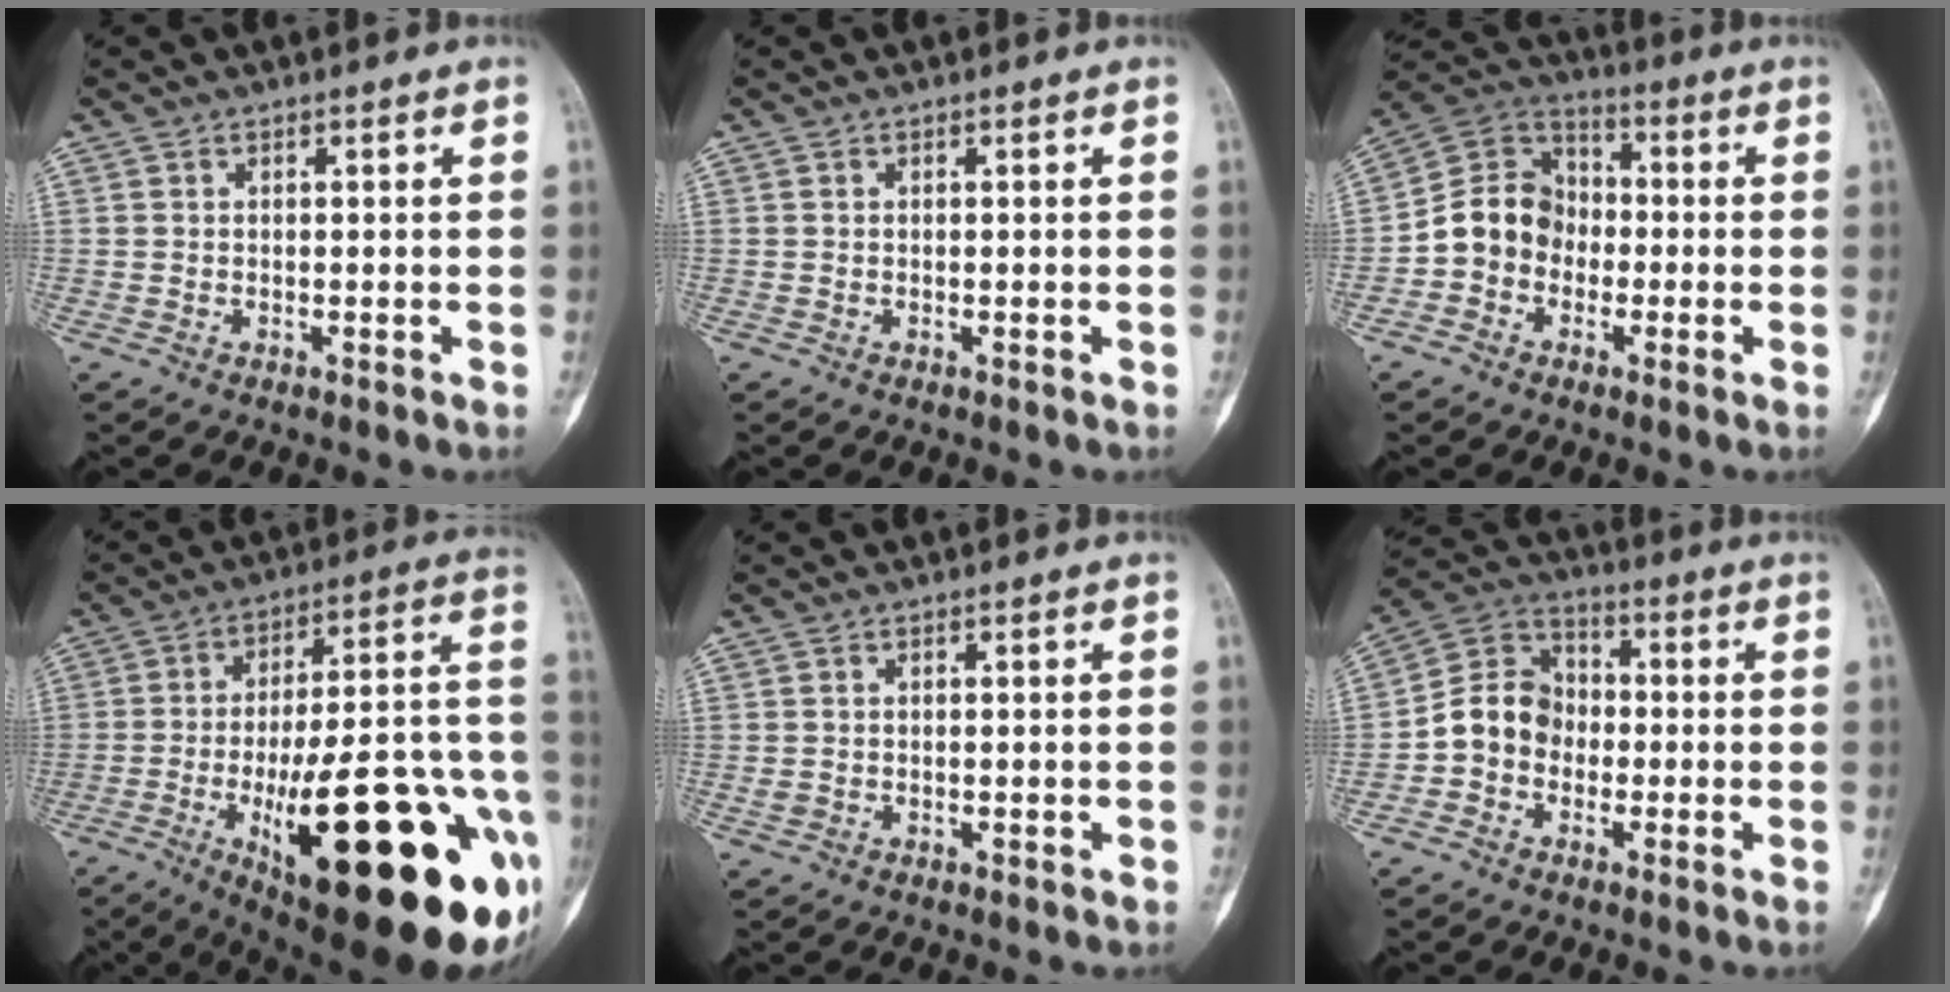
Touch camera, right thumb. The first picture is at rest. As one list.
[{"total": 0.0}, {"total": 11.3, "force": [-2.5, 9.7, 5.2], "torque": [-0.064, 0.043, -0.058]}, {"total": 35.1, "force": [-12.3, 10.7, 31.1], "torque": [-0.357, 0.035, -0.172]}, {"total": 1.5, "force": [-0.3, 1.2, 0.8], "torque": [-0.011, 0.005, -0.004]}, {"total": 10.0, "force": [-2.1, 8.5, 4.8], "torque": [-0.062, 0.039, -0.054]}]